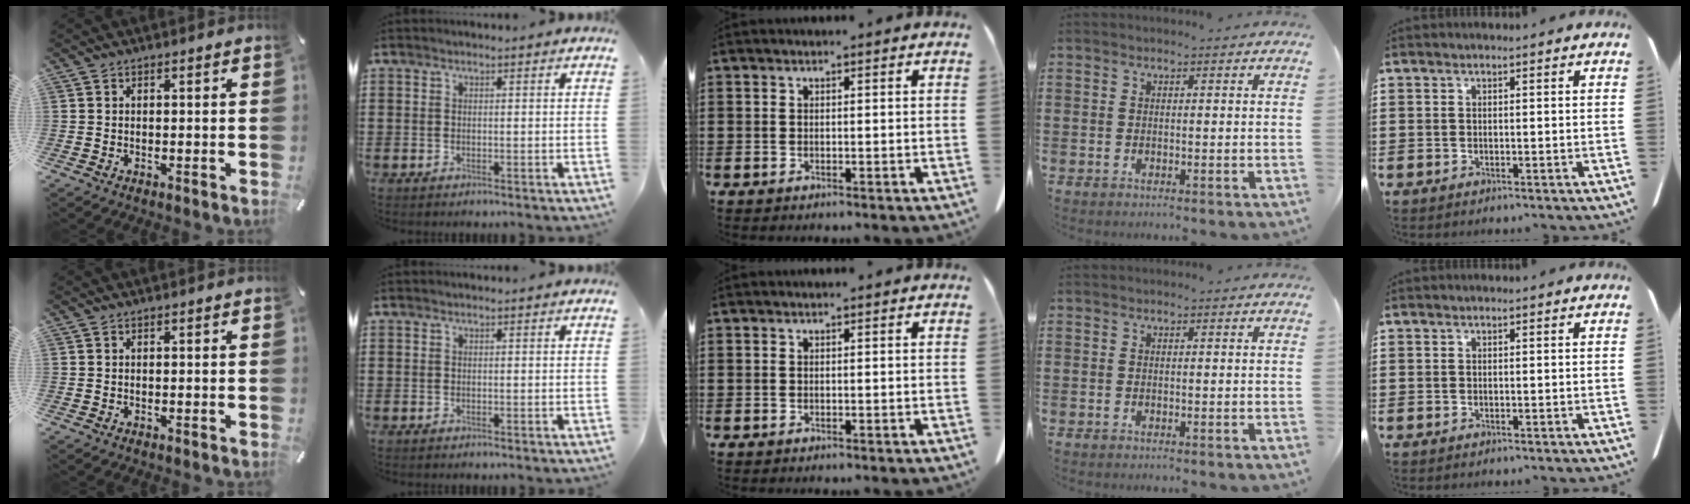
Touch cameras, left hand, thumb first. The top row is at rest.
{}